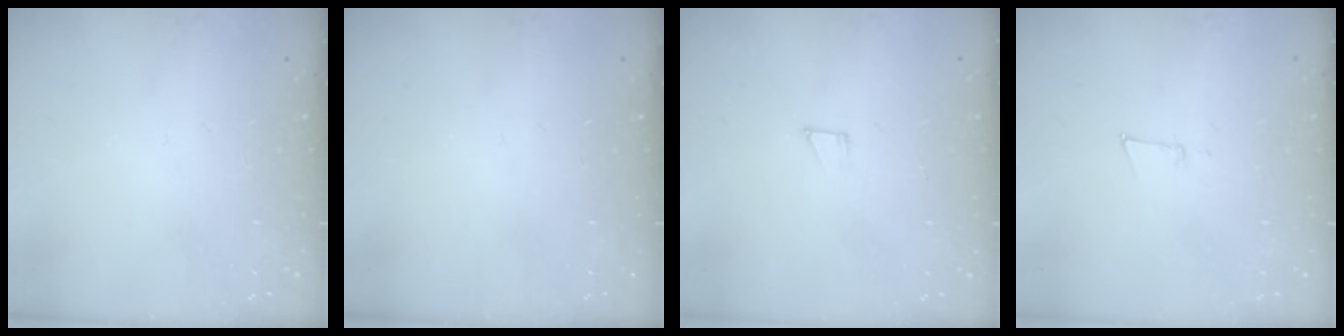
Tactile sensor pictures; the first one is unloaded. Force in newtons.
{"total": 0.0}
{"total": 2.1, "press": 2.1, "slide": 0.1}
{"total": 3.8, "press": 3.7, "slide": 1.0}